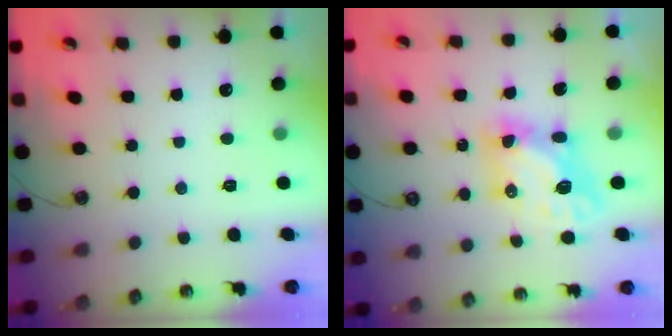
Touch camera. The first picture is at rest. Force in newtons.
{"total": 7.1, "press": 7.0, "slide": 0.6}